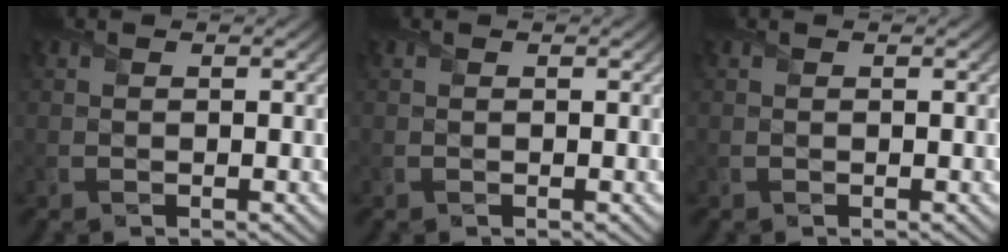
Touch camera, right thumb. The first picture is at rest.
{"total": 0.0}
{"total": 0.0}